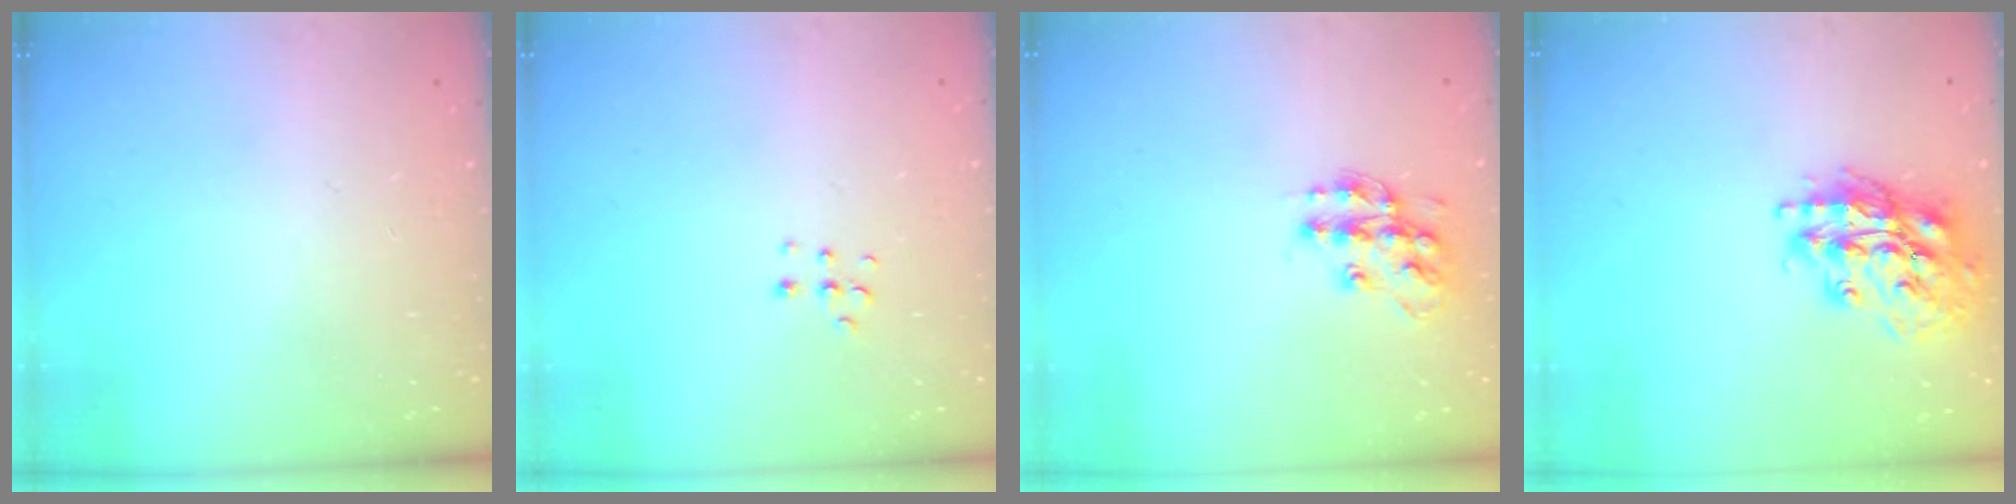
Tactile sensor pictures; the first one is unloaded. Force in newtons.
{"total": 4.4, "press": 4.4, "slide": 0.3}
{"total": 12.6, "press": 12.5, "slide": 0.9}
{"total": 17.4, "press": 17.3, "slide": 2.4}